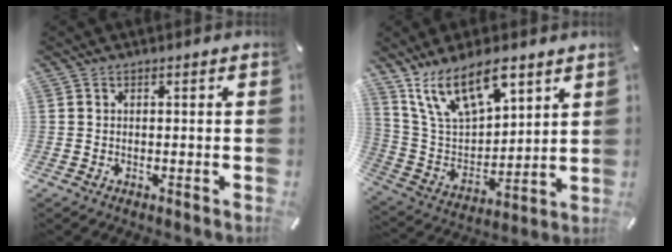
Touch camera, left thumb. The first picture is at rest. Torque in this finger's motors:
{"motor_torque": [2.72, 1.00, 1.38, -1.39, 0.23]}